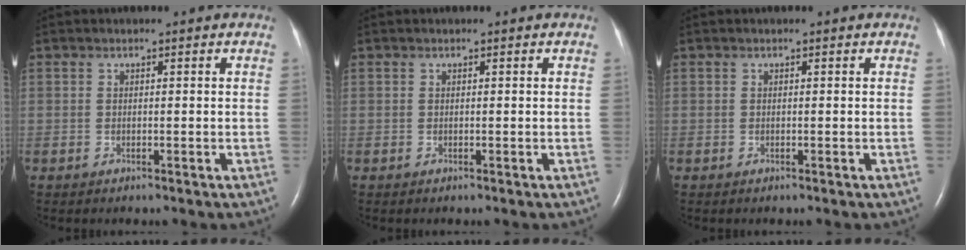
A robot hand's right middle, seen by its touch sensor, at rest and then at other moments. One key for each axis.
{"total": 0.0}
{"total": 0.0}